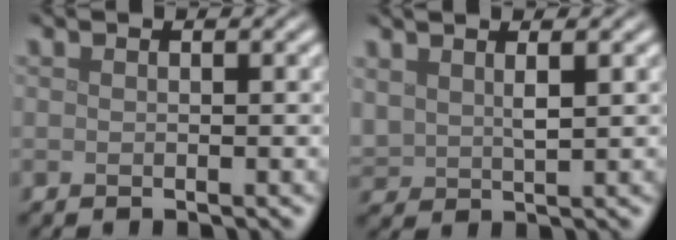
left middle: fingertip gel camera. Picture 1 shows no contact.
{"total": 2.0, "force": [1.3, 0.7, 1.3], "torque": [-0.034, -0.002, 0.030]}